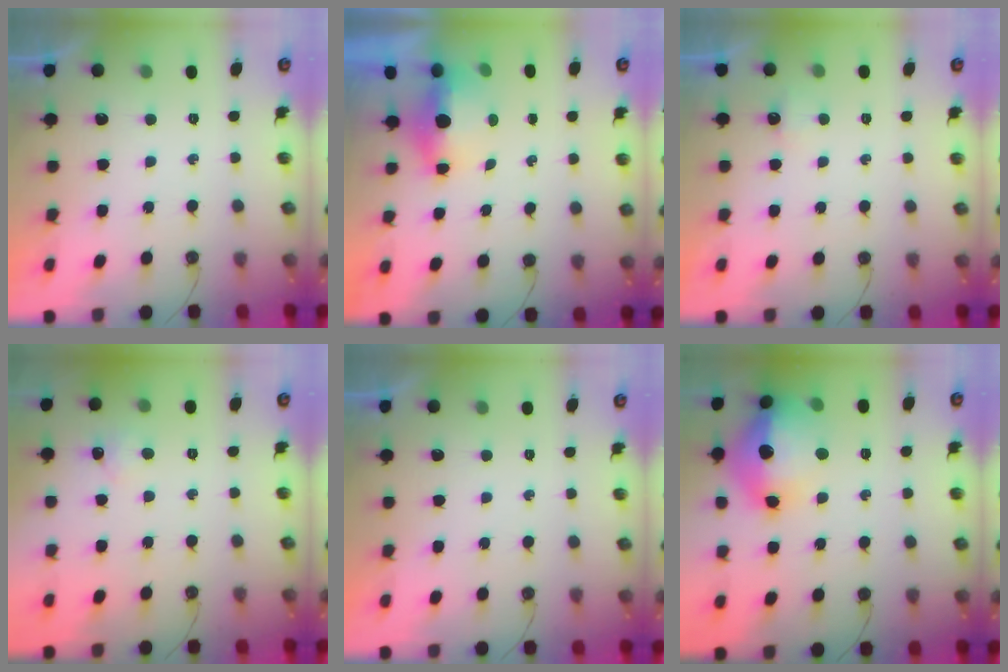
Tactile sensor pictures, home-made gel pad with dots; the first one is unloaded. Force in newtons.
{"total": 13.2, "press": 6.4, "slide": 11.6}
{"total": 2.8, "press": 2.8, "slide": 0.4}
{"total": 4.4, "press": 4.4, "slide": 0.6}
{"total": 0.0}
{"total": 19.3, "press": 19.2, "slide": 1.6}